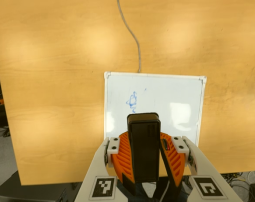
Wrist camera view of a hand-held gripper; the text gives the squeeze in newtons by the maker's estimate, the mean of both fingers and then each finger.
{"total": 8.4, "left": 9.1, "right": 7.6}